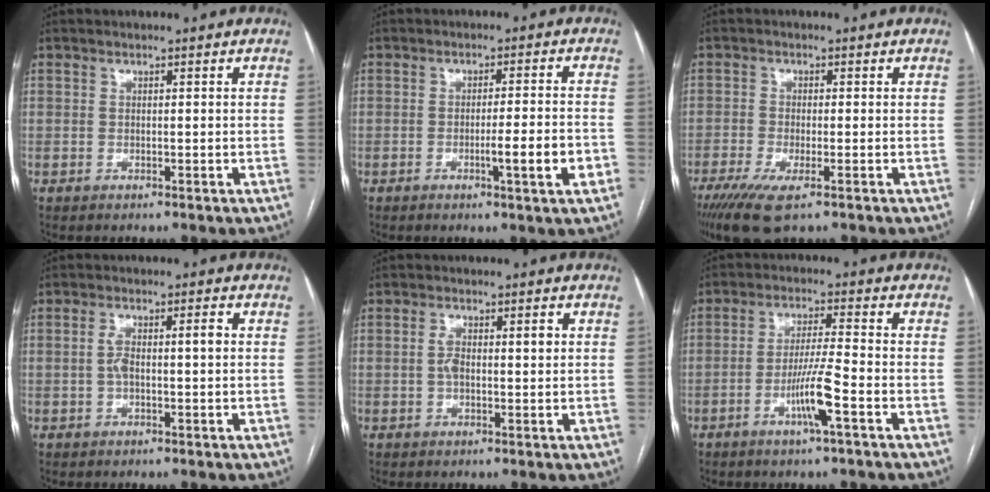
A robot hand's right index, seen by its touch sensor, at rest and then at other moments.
{"total": 6.1, "force": [-2.2, -0.4, 5.6], "torque": [-0.078, -0.004, -0.030]}
{"total": 6.7, "force": [-4.0, 1.3, 5.2], "torque": [-0.096, -0.018, -0.065]}
{"total": 4.3, "force": [0.2, 1.2, 4.1], "torque": [-0.081, 0.020, 0.005]}
{"total": 3.9, "force": [0.5, 1.6, 3.5], "torque": [-0.072, 0.020, 0.012]}
{"total": 6.8, "force": [-2.9, -0.5, 6.2], "torque": [-0.120, -0.003, -0.053]}